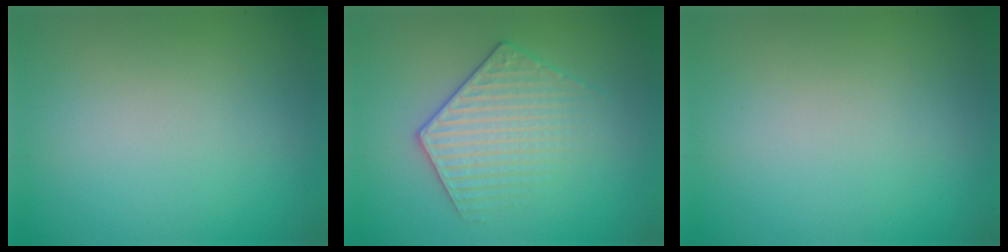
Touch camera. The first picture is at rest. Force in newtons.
{"total": 3.4, "press": 3.2, "slide": 1.2}
{"total": 0.0}